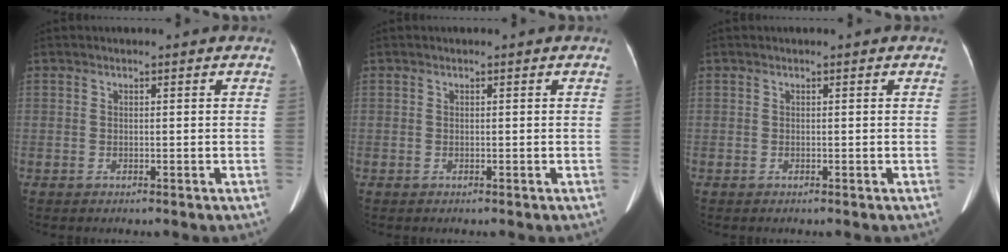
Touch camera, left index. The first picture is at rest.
{"total": 0.0}
{"total": 0.0}